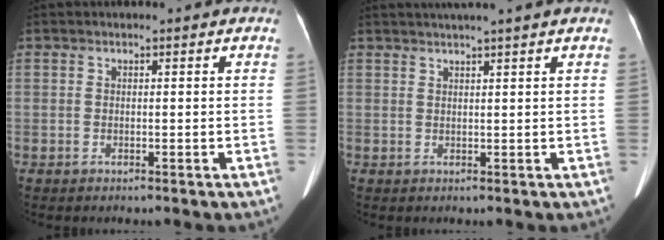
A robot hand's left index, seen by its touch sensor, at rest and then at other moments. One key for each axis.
{"total": 4.4, "fx": 3.6, "fy": -1.1, "fz": 2.3, "tx": -0.032, "ty": 0.021, "tz": 0.055}